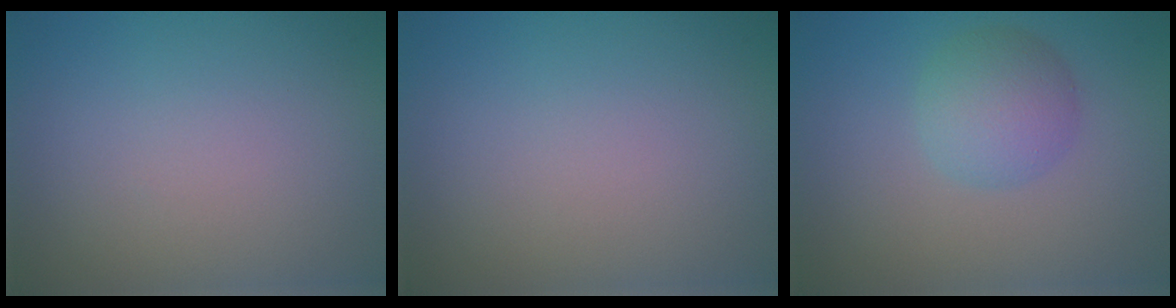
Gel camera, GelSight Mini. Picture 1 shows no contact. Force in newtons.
{"total": 0.0}
{"total": 3.5, "press": 3.5, "slide": 0.1}